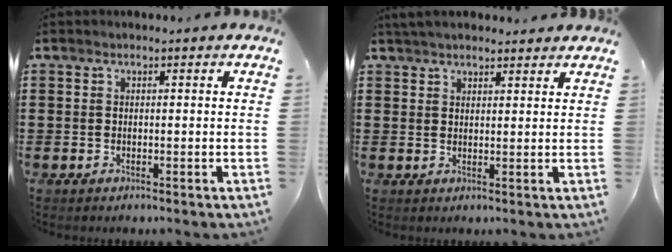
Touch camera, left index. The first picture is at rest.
{"total": 2.8, "force": [2.7, 0.4, 0.7], "torque": [-0.019, 0.001, 0.052]}